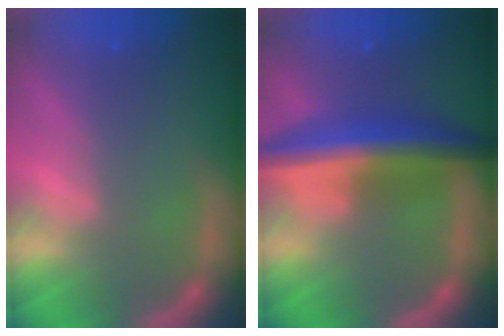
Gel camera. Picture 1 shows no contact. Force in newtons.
{"total": 8.0}